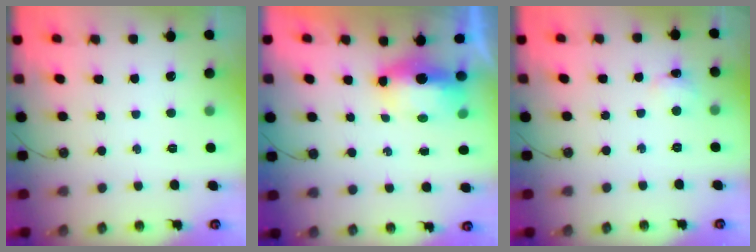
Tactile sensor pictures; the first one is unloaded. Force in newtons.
{"total": 6.8, "press": 6.7, "slide": 1.0}
{"total": 2.0, "press": 1.9, "slide": 0.4}